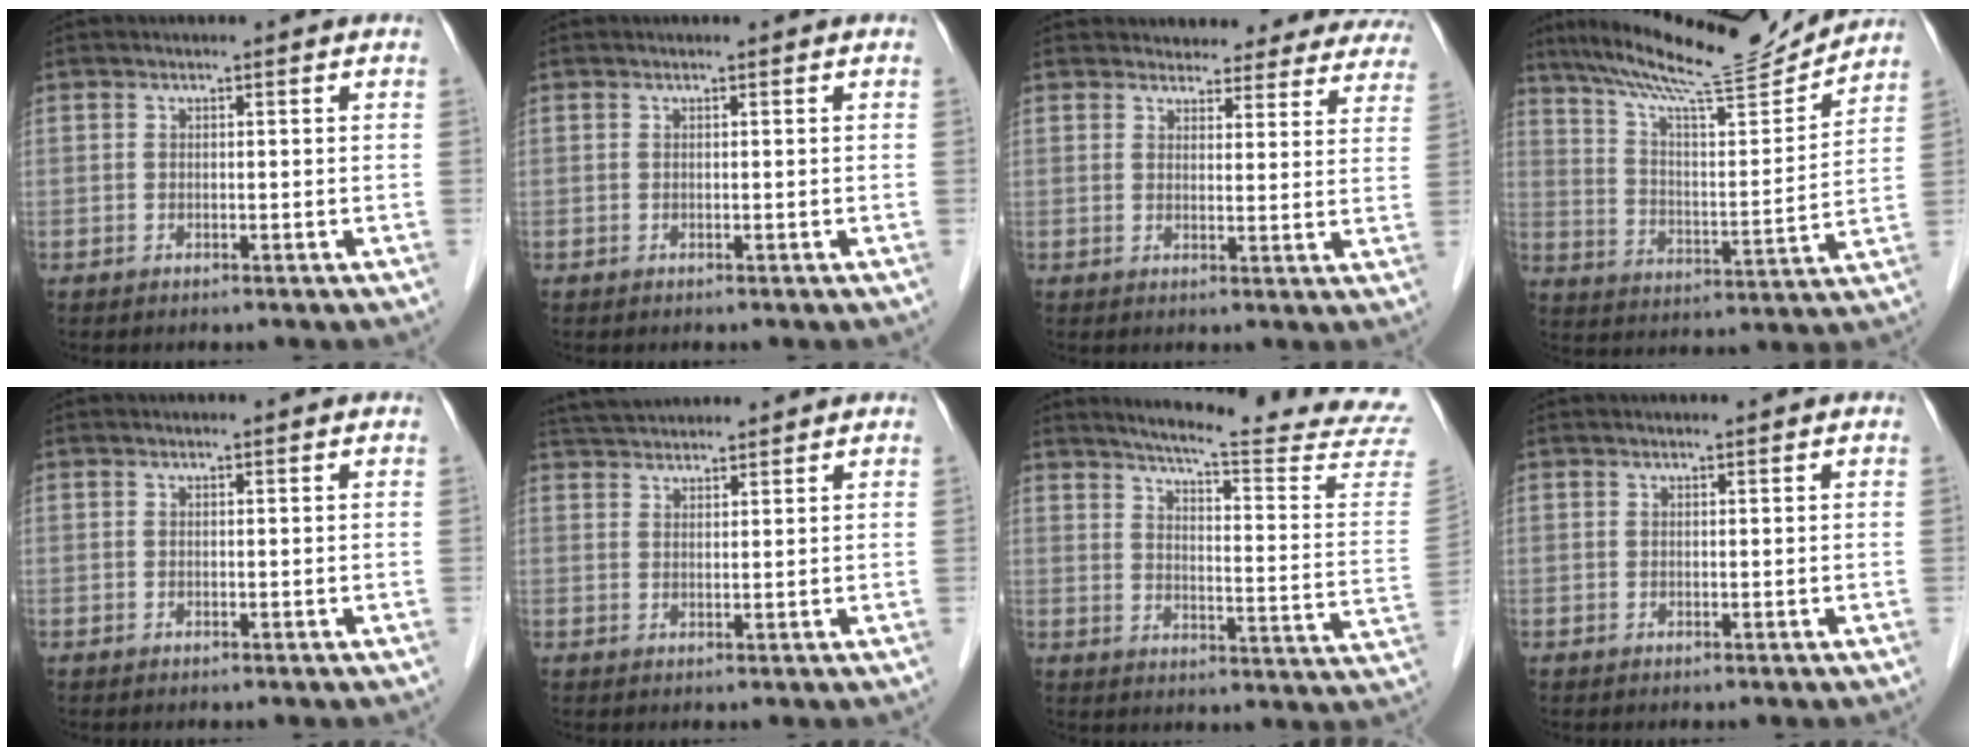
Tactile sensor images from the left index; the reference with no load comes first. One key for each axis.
{"total": 0.0}
{"total": 17.2, "fx": 16.0, "fy": 5.4, "fz": 3.2, "tx": -0.006, "ty": -0.020, "tz": 0.165}
{"total": 17.6, "fx": 16.2, "fy": 0.5, "fz": 6.8, "tx": -0.122, "ty": -0.005, "tz": 0.256}
{"total": 0.6, "fx": 0.6, "fy": 0.1, "fz": 0.1, "tx": -0.003, "ty": 0.006, "tz": 0.006}
{"total": 7.0, "fx": 6.7, "fy": 0.8, "fz": 1.9, "tx": -0.039, "ty": 0.041, "tz": 0.112}
{"total": 23.5, "fx": 21.9, "fy": -1.2, "fz": 8.5, "tx": -0.124, "ty": -0.127, "tz": 0.257}
{"total": 0.8, "fx": 0.8, "fy": 0.0, "fz": 0.2, "tx": -0.007, "ty": 0.007, "tz": 0.014}